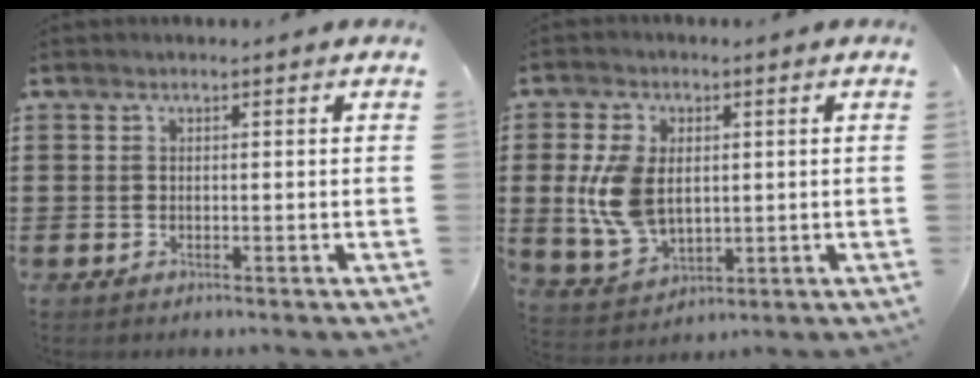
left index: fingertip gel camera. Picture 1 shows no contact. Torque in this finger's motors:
{"motor_torque": [0.99, -0.07, 0.69, 0.14]}